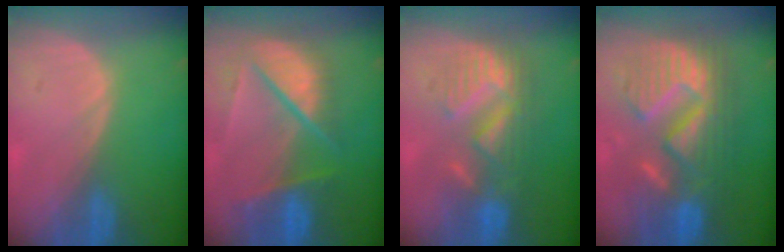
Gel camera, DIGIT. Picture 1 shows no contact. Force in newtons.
{"total": 9.7, "press": 8.3, "slide": 5.0}
{"total": 8.8, "press": 8.5, "slide": 2.0}
{"total": 12.7, "press": 12.7, "slide": 1.3}